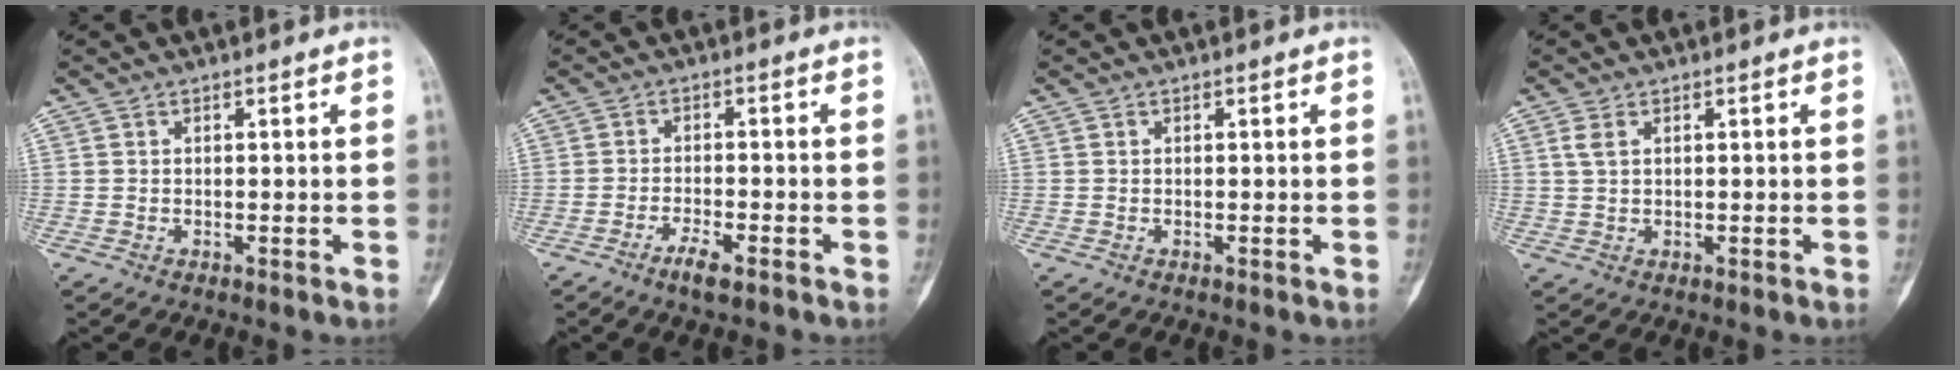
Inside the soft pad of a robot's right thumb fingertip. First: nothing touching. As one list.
[{"total": 3.8, "force": [-2.6, 1.1, 2.6], "torque": [-0.049, 0.013, -0.049]}, {"total": 0.0}, {"total": 2.4, "force": [0.8, 1.5, 1.6], "torque": [-0.035, 0.004, 0.018]}]